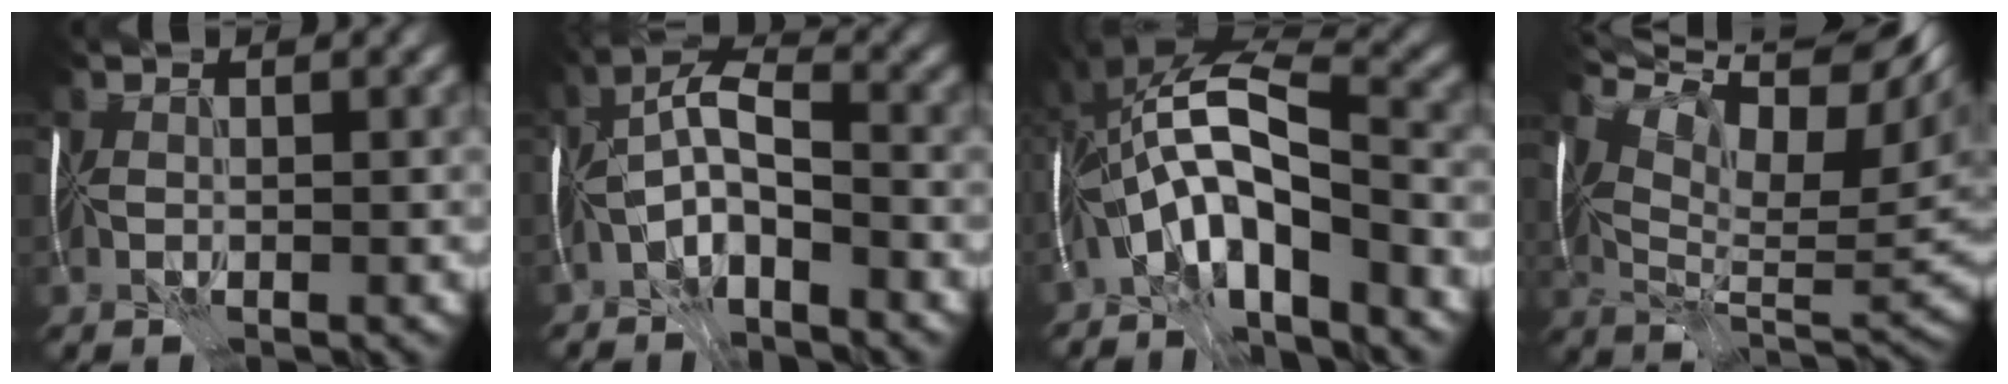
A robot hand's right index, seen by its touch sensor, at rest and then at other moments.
{"total": 5.2, "force": [-3.1, 1.9, 3.7], "torque": [-0.065, 0.013, -0.069]}
{"total": 10.8, "force": [-3.9, 3.7, 9.4], "torque": [-0.162, 0.017, -0.082]}
{"total": 13.8, "force": [6.0, 6.4, 10.6], "torque": [-0.178, 0.026, 0.109]}